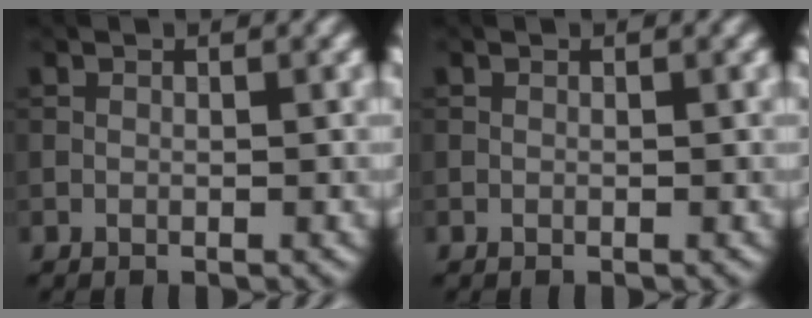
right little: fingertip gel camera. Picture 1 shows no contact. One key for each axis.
{"total": 0.0}